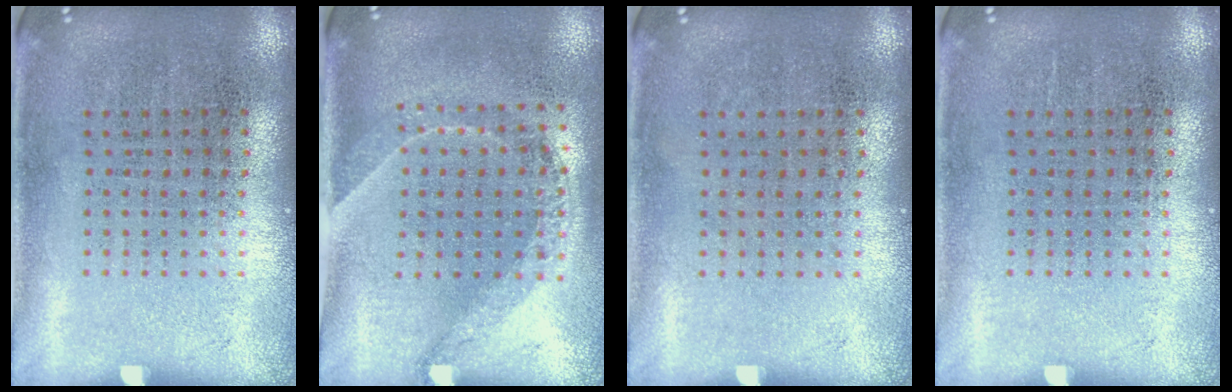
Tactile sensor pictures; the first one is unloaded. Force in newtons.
{"total": 1.5, "press": 1.1, "slide": 0.9}
{"total": 0.0}
{"total": 0.0}